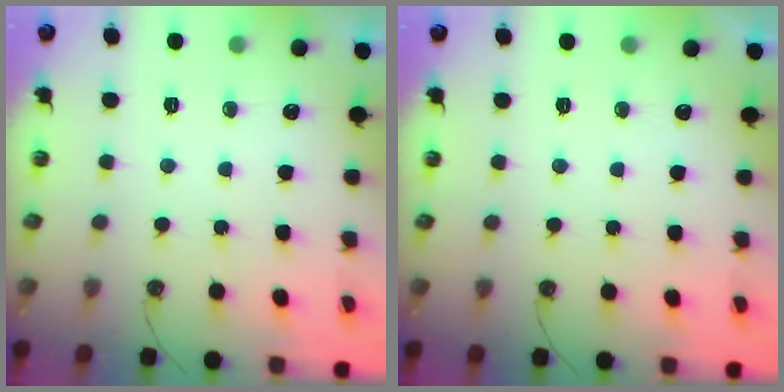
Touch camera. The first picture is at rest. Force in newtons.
{"total": 0.0}